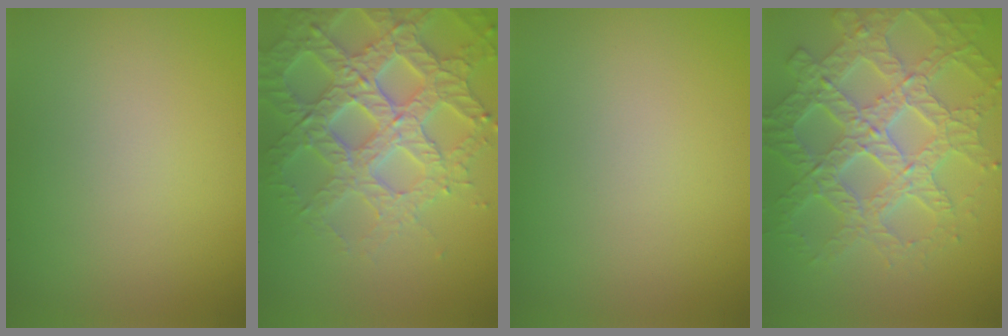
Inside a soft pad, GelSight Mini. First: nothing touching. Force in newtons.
{"total": 7.0, "press": 6.8, "slide": 1.7}
{"total": 0.0}
{"total": 7.5, "press": 6.2, "slide": 4.3}